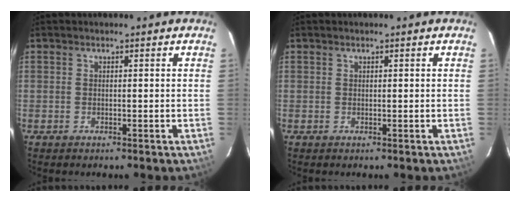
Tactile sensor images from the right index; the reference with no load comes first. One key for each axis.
{"total": 0.0}